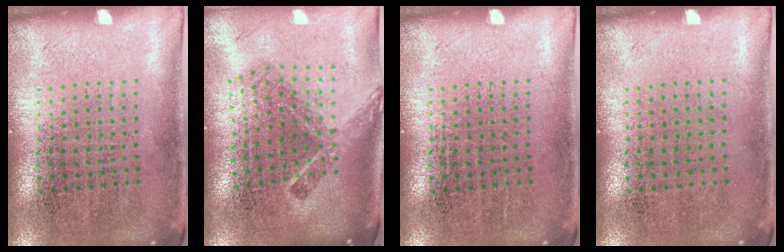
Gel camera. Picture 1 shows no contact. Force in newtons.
{"total": 2.2, "press": 1.5, "slide": 1.7}
{"total": 0.0}
{"total": 0.0}